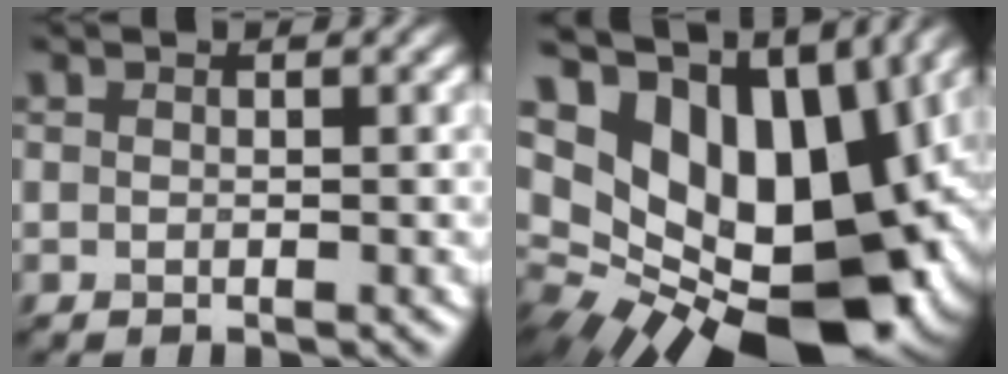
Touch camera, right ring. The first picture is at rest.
{"total": 18.4, "force": [3.9, 11.5, 13.8], "torque": [-0.213, -0.004, 0.095]}